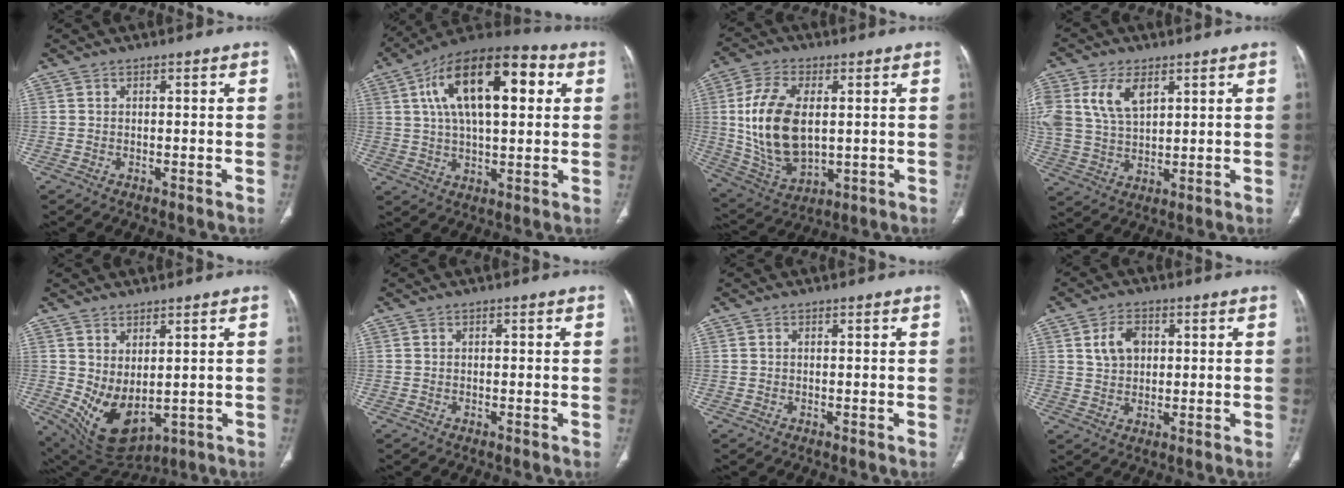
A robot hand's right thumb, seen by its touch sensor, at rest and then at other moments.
{"total": 21.5, "force": [6.1, 9.8, 18.1], "torque": [-0.281, 0.015, 0.089]}
{"total": 16.8, "force": [1.6, 9.4, 13.8], "torque": [-0.268, -0.010, 0.043]}
{"total": 11.3, "force": [4.5, 6.7, 7.9], "torque": [-0.158, -0.004, 0.098]}
{"total": 9.9, "force": [0.0, 5.5, 8.2], "torque": [-0.138, -0.017, 0.034]}
{"total": 0.0}
{"total": 0.0}
{"total": 5.9, "force": [1.7, 4.2, 3.8], "torque": [-0.053, -0.002, 0.032]}